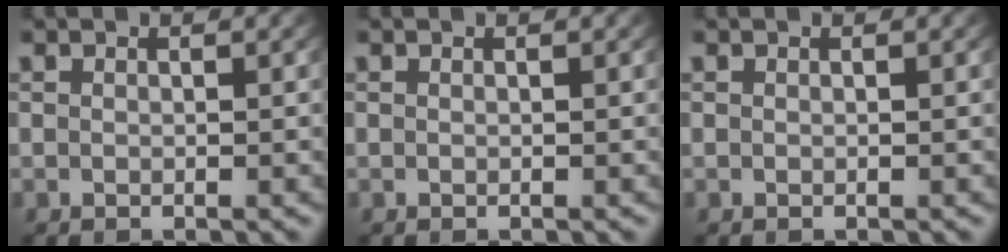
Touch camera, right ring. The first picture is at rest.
{"total": 0.0}
{"total": 0.0}